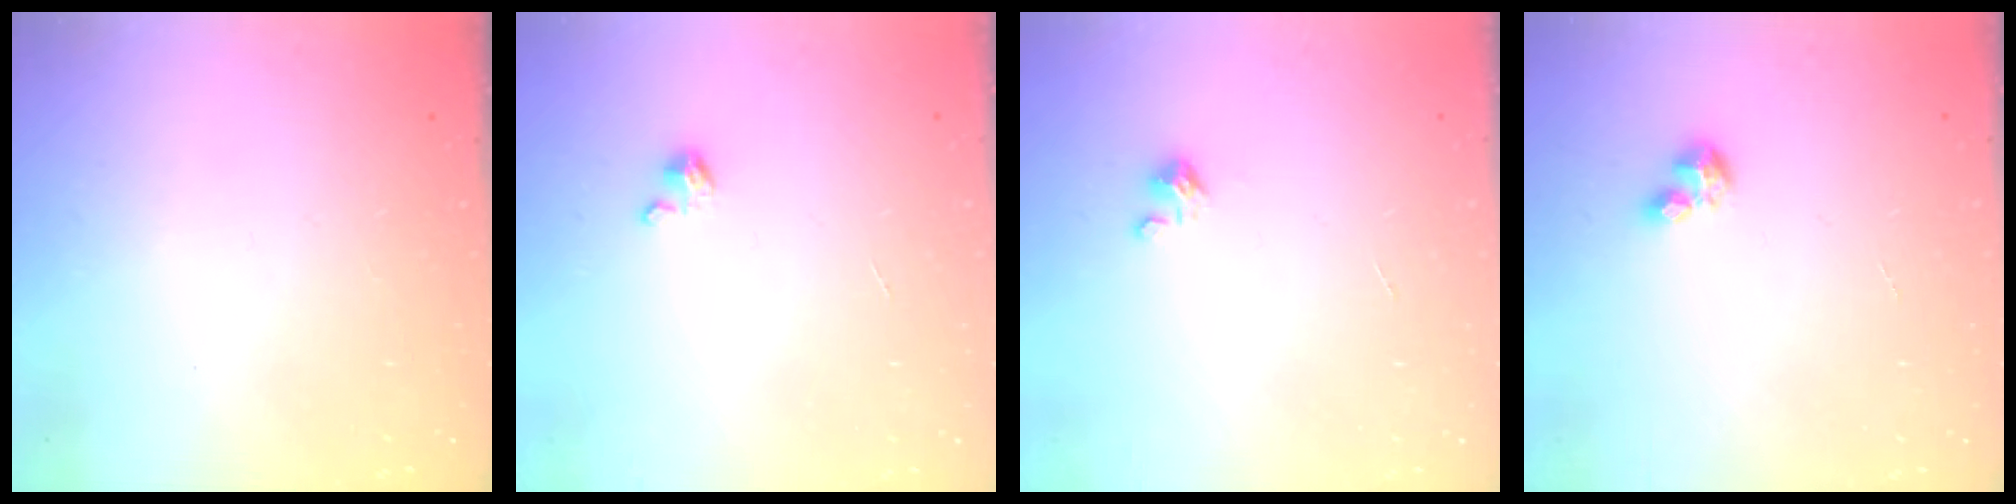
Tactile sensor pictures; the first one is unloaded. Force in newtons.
{"total": 2.0, "press": 1.9, "slide": 0.3}
{"total": 1.5, "press": 1.5, "slide": 0.1}
{"total": 2.8, "press": 2.8, "slide": 0.2}